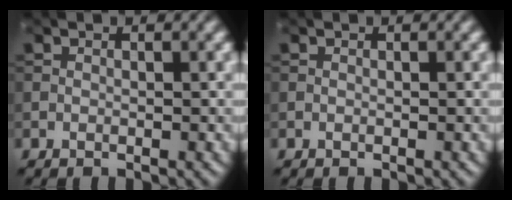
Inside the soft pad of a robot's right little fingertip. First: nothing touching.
{"total": 0.0}